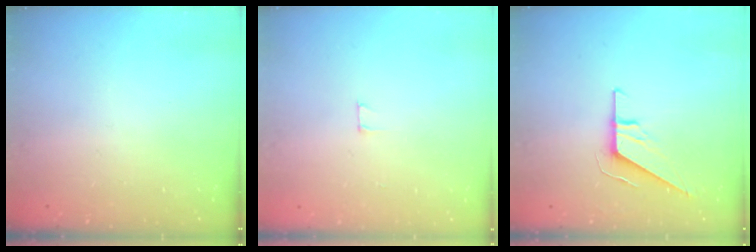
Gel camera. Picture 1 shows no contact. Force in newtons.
{"total": 2.5, "press": 2.5, "slide": 0.2}
{"total": 9.2, "press": 9.1, "slide": 0.9}